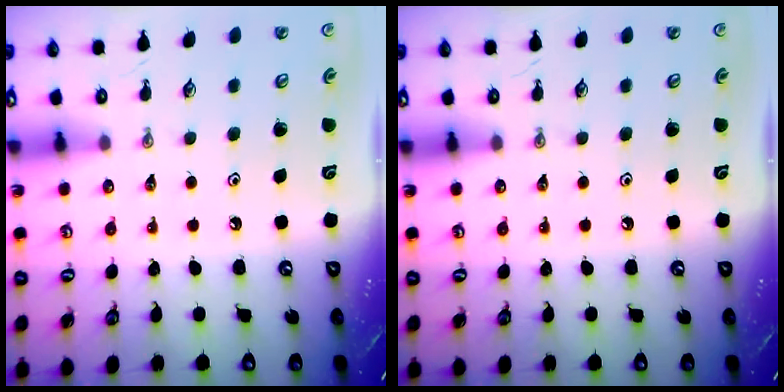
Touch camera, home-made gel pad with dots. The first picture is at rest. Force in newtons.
{"total": 0.0}